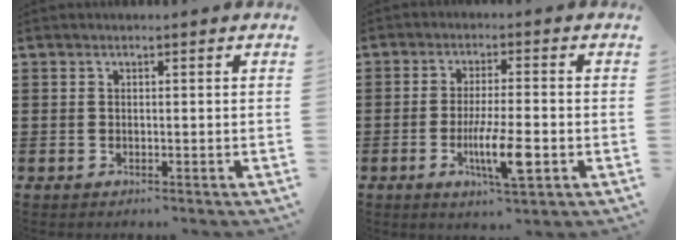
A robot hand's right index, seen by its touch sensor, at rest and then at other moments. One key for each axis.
{"total": 8.0, "fx": -2.6, "fy": 1.5, "fz": 7.4, "tx": -0.138, "ty": -0.011, "tz": -0.045}